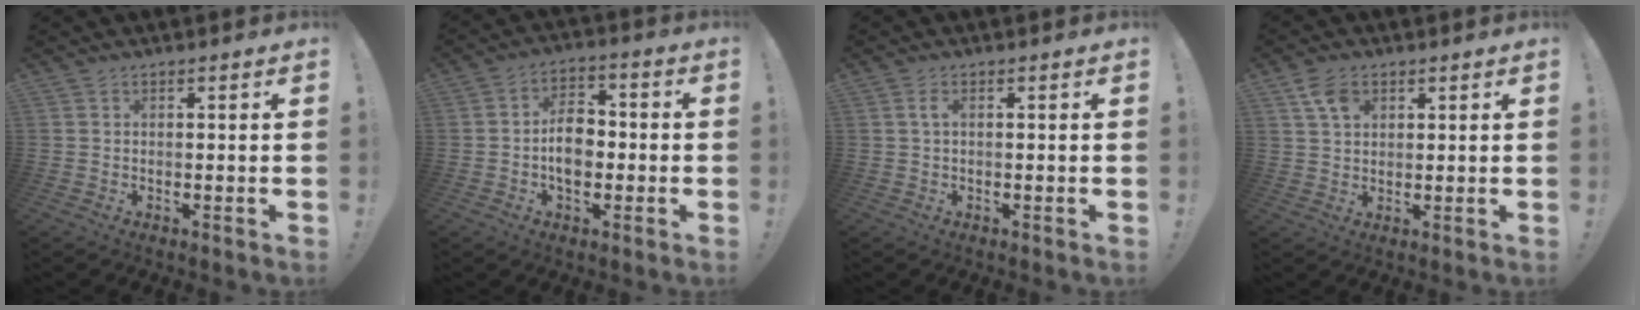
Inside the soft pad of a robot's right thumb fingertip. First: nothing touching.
{"total": 9.1, "force": [-1.5, 6.4, 6.3], "torque": [-0.100, 0.013, -0.026]}
{"total": 1.7, "force": [0.1, 0.2, 1.7], "torque": [-0.035, 0.003, 0.001]}
{"total": 5.9, "force": [2.9, 4.1, 3.2], "torque": [-0.051, -0.006, 0.056]}